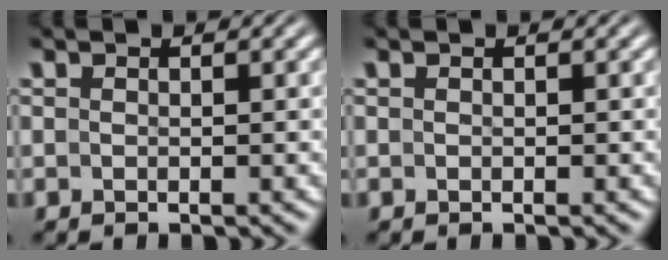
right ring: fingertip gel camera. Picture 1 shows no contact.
{"total": 1.2, "force": [-0.3, -1.1, -0.4], "torque": [0.014, -0.011, 0.006]}